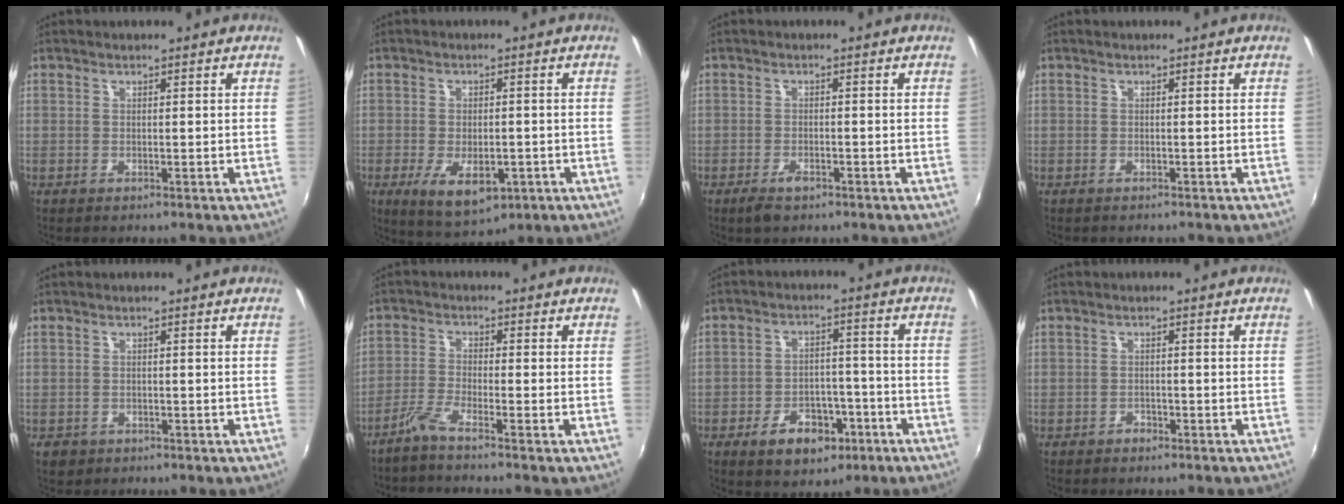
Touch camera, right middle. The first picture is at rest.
{"total": 9.0, "force": [-3.6, 4.6, 6.9], "torque": [-0.136, -0.021, -0.048]}
{"total": 3.2, "force": [-2.2, 1.4, 1.9], "torque": [-0.045, -0.006, -0.039]}
{"total": 0.8, "force": [-0.6, 0.5, 0.0], "torque": [-0.004, 0.001, -0.009]}
{"total": 2.7, "force": [-1.2, 2.2, 1.1], "torque": [-0.026, -0.003, -0.014]}
{"total": 3.4, "force": [-2.8, -0.4, 1.9], "torque": [-0.055, -0.002, -0.059]}
{"total": 9.7, "force": [-5.4, 6.0, 5.4], "torque": [-0.110, 0.017, -0.067]}
{"total": 1.7, "force": [-1.3, 1.1, 0.3], "torque": [-0.010, 0.003, -0.017]}